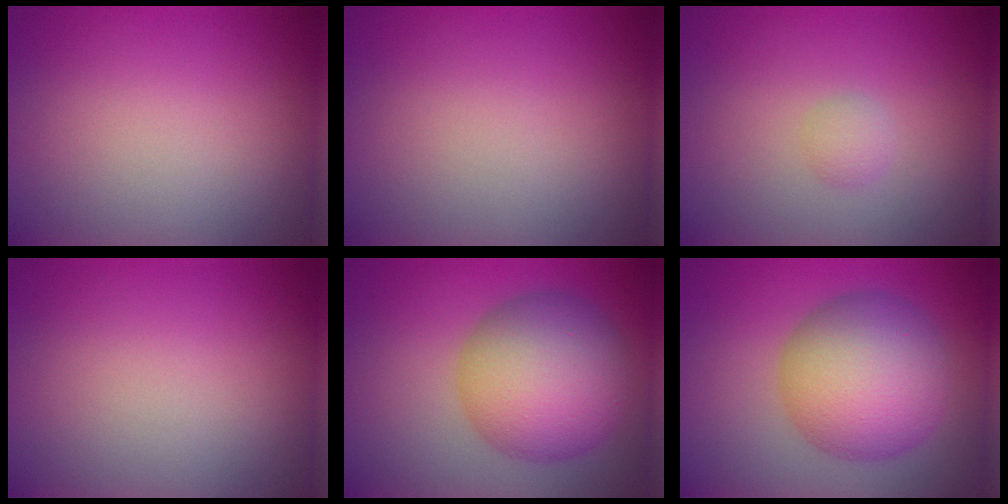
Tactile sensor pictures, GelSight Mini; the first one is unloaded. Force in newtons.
{"total": 0.0}
{"total": 1.1, "press": 1.1, "slide": 0.0}
{"total": 0.0}
{"total": 9.6, "press": 9.6, "slide": 0.2}
{"total": 9.4, "press": 9.4, "slide": 0.1}